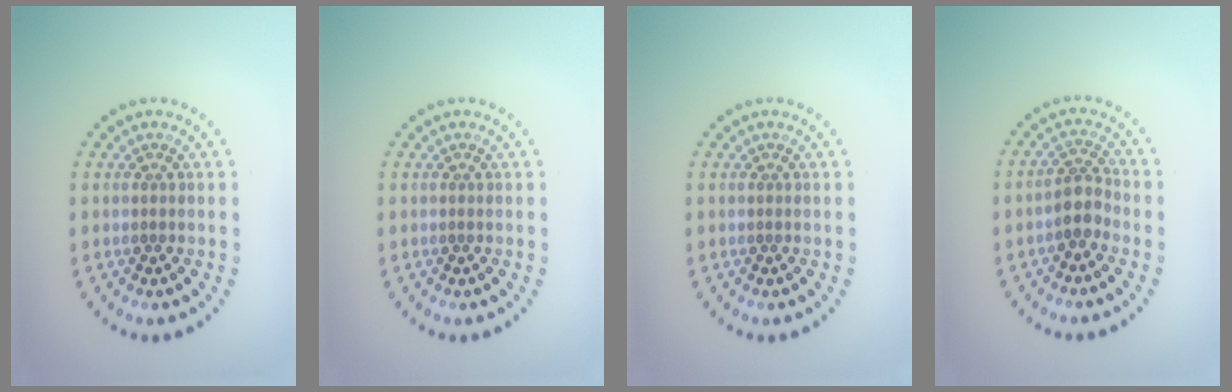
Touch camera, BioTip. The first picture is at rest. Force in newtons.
{"total": 0.0}
{"total": 0.0}
{"total": 2.5, "press": 2.1, "slide": 1.3}